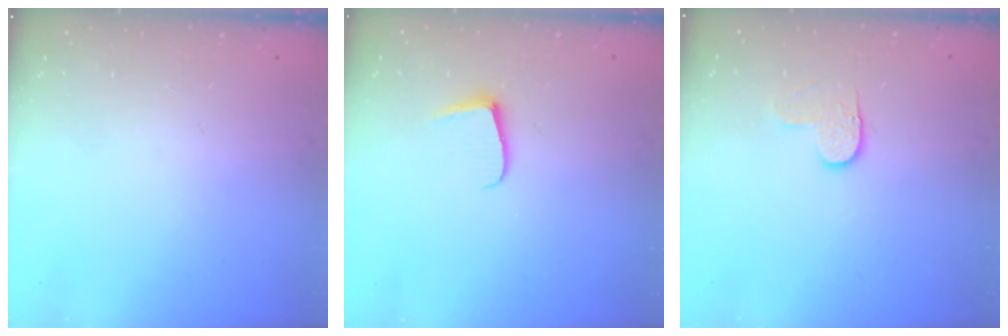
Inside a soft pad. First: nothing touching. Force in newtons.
{"total": 5.7, "press": 5.7, "slide": 0.6}
{"total": 3.3, "press": 3.3, "slide": 0.4}